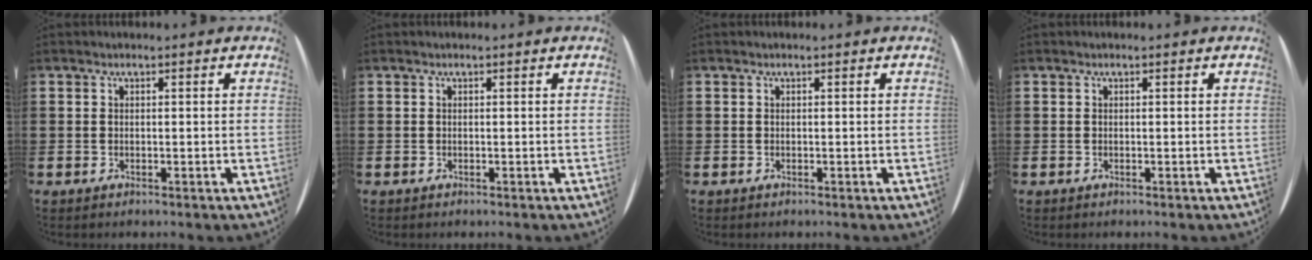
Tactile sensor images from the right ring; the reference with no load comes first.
{"total": 0.0}
{"total": 0.0}
{"total": 0.0}